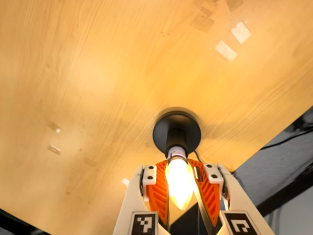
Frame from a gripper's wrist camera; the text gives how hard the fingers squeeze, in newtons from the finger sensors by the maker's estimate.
{"total": 25.2, "left": 23.9, "right": 26.4}